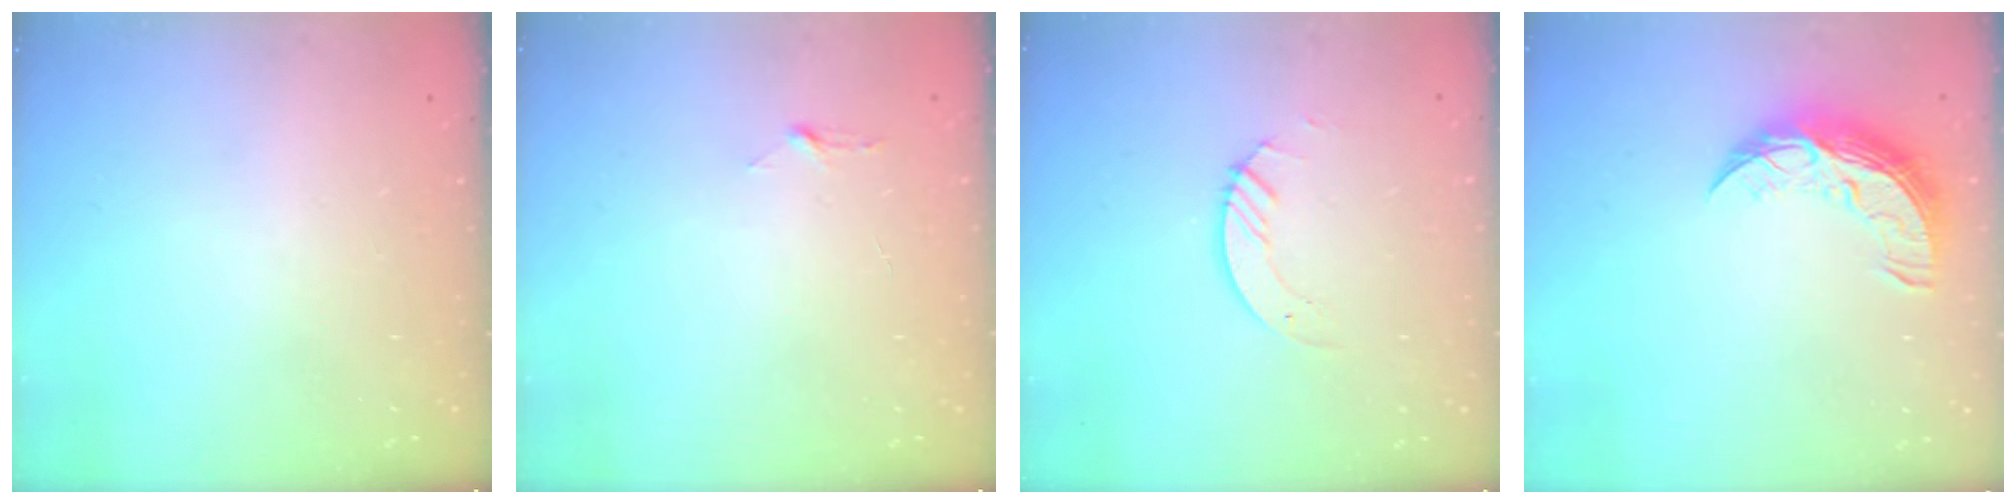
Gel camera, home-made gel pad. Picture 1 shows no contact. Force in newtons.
{"total": 2.9, "press": 2.9, "slide": 0.3}
{"total": 2.9, "press": 2.9, "slide": 0.3}
{"total": 10.0, "press": 10.0, "slide": 0.6}